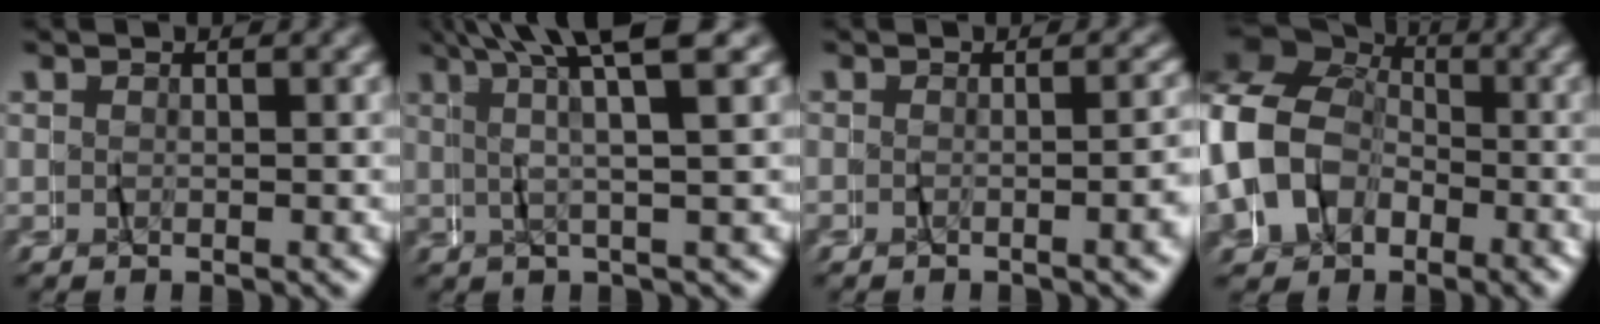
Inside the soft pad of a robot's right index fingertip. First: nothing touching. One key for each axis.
{"total": 5.9, "fx": 3.3, "fy": -0.3, "fz": 4.9, "tx": -0.098, "ty": 0.017, "tz": 0.047}
{"total": 1.9, "fx": -1.2, "fy": -0.8, "fz": 1.2, "tx": -0.012, "ty": 0.009, "tz": -0.020}
{"total": 12.6, "fx": -1.4, "fy": 11.4, "fz": 5.2, "tx": -0.164, "ty": -0.027, "tz": -0.028}